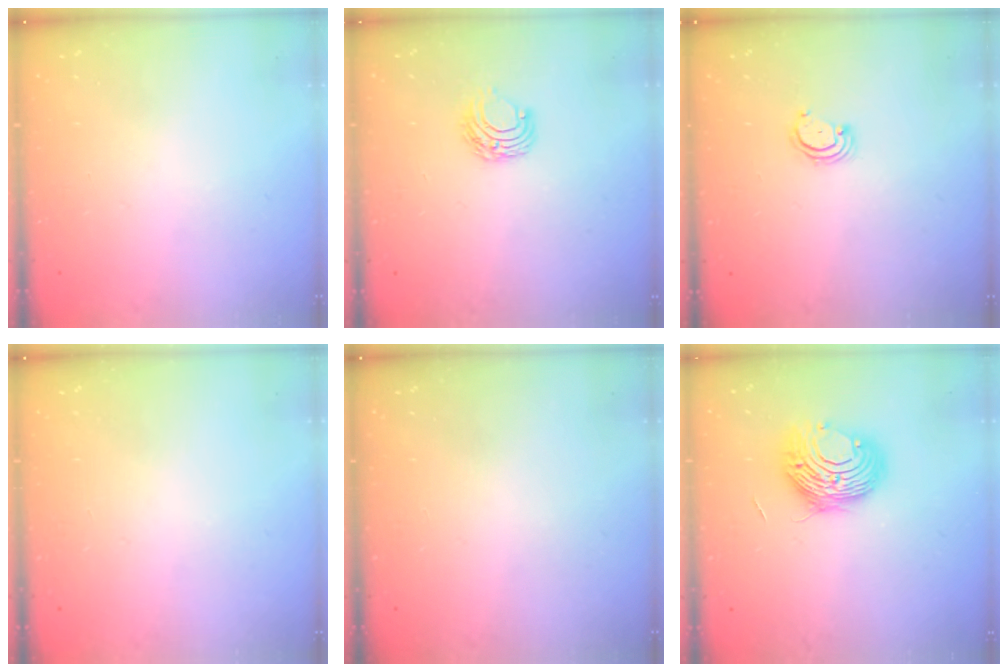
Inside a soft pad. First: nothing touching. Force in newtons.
{"total": 6.7, "press": 6.7, "slide": 0.5}
{"total": 2.3, "press": 2.2, "slide": 0.2}
{"total": 0.0}
{"total": 0.0}
{"total": 11.0, "press": 10.9, "slide": 1.1}